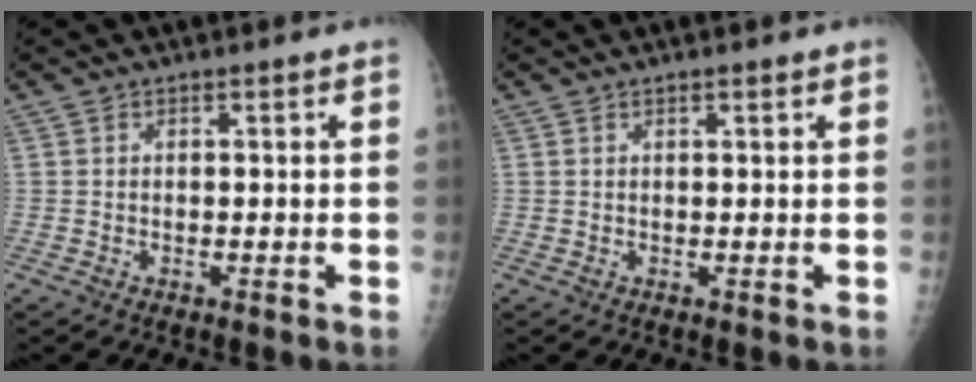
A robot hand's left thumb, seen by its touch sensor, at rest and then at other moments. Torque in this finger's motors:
{"motor_torque": [-0.27, -0.06, -0.41, -0.14, -0.05]}